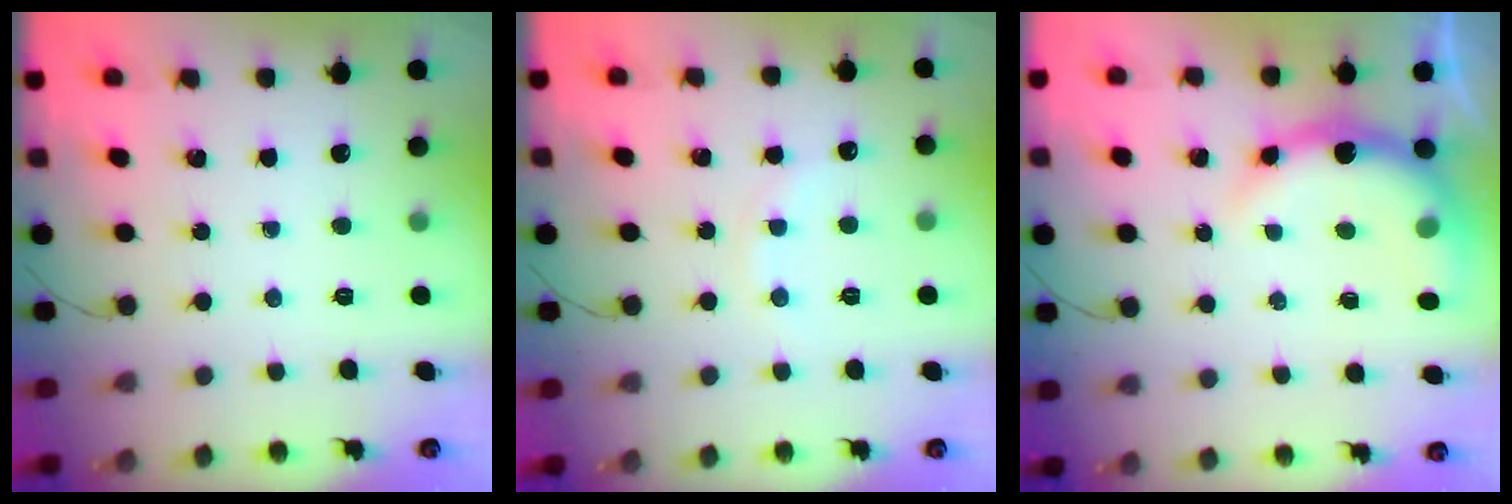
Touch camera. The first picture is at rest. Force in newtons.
{"total": 4.5, "press": 4.3, "slide": 1.3}
{"total": 8.1, "press": 8.0, "slide": 1.2}